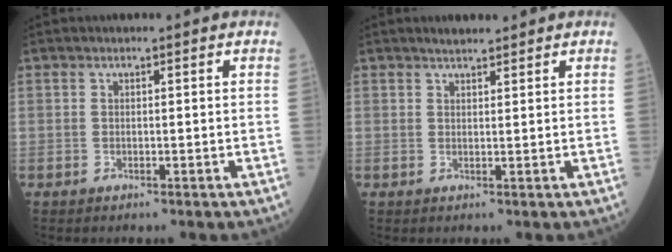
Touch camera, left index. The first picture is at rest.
{"total": 2.1, "force": [1.9, 0.4, 0.9], "torque": [-0.021, 0.007, 0.034]}